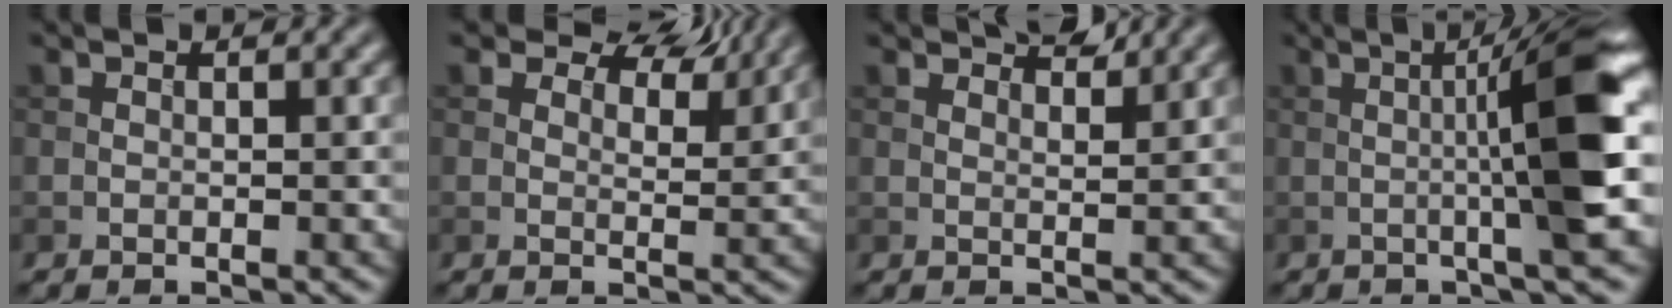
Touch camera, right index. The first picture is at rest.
{"total": 6.5, "force": [5.0, 2.8, 3.1], "torque": [-0.046, -0.004, 0.063]}
{"total": 3.2, "force": [2.9, 0.7, 1.2], "torque": [-0.016, -0.004, 0.043]}
{"total": 8.7, "force": [0.3, 0.9, 8.7], "torque": [-0.121, 0.015, 0.002]}